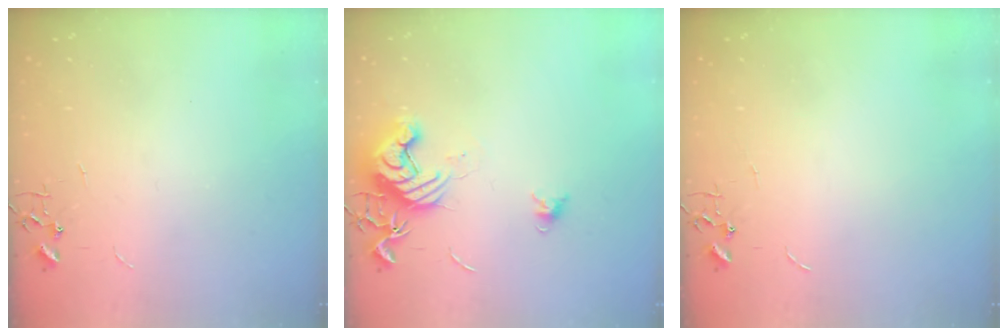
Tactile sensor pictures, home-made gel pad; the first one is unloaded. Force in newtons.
{"total": 12.0, "press": 12.0, "slide": 0.7}
{"total": 0.0}